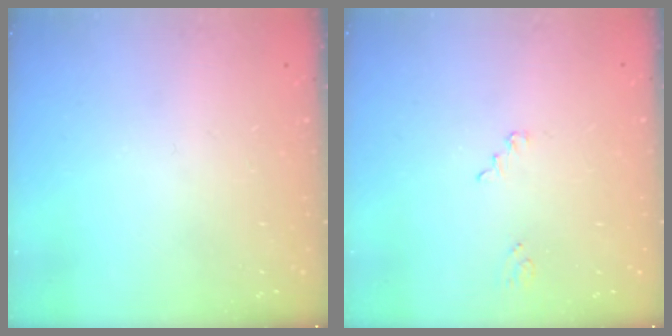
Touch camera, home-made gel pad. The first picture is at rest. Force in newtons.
{"total": 1.2, "press": 1.2, "slide": 0.1}